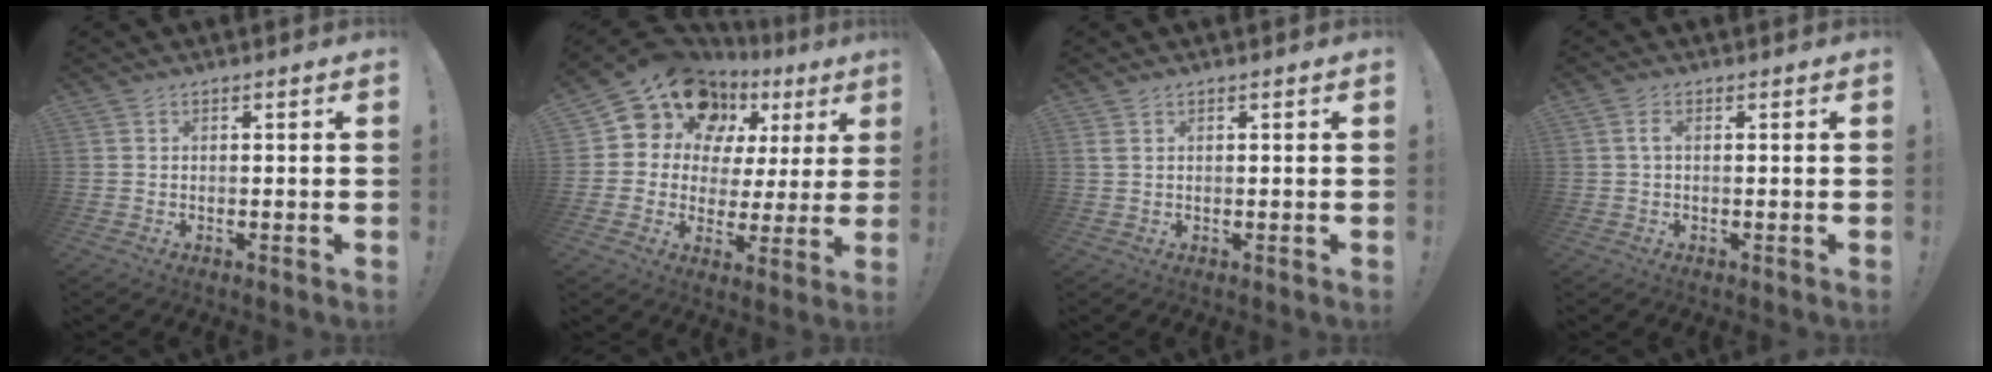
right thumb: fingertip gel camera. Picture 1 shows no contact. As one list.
[{"total": 15.7, "force": [10.9, 9.8, 5.6], "torque": [-0.093, -0.081, 0.208]}, {"total": 0.9, "force": [0.5, 0.4, 0.6], "torque": [-0.020, 0.004, 0.012]}, {"total": 2.4, "force": [0.4, 1.1, 2.1], "torque": [-0.035, 0.004, 0.006]}]